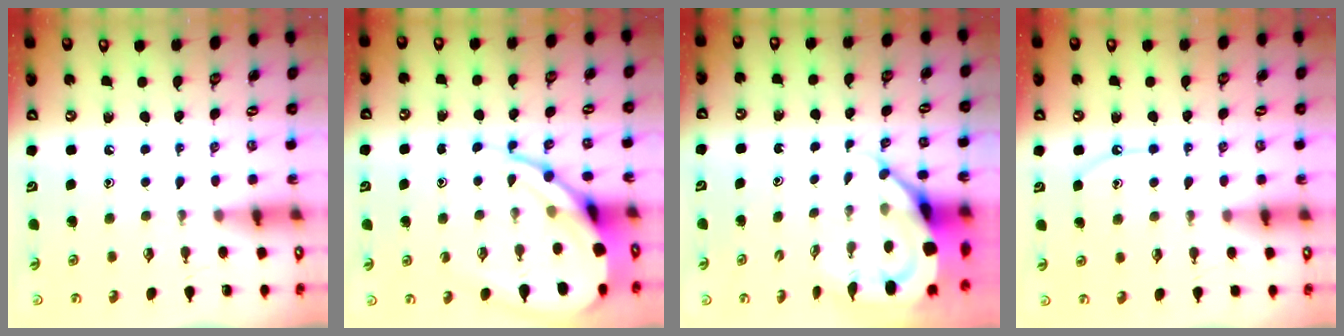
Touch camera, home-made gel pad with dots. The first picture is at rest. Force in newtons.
{"total": 12.8, "press": 12.7, "slide": 1.4}
{"total": 7.7, "press": 7.7, "slide": 0.9}
{"total": 5.6, "press": 5.5, "slide": 0.6}